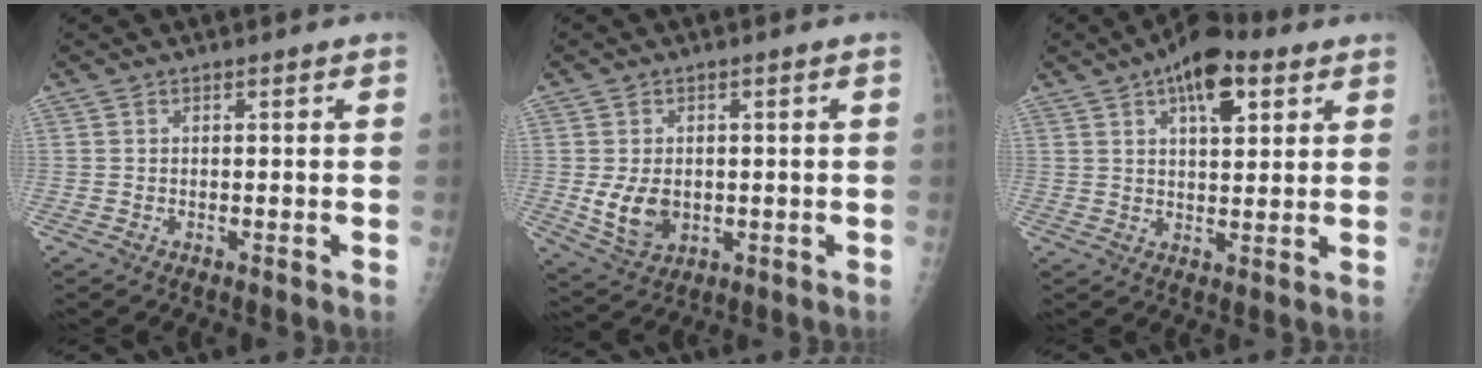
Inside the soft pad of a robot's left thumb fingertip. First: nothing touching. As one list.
[{"total": 7.3, "force": [-0.7, 5.4, 4.9], "torque": [-0.069, -0.006, 0.003]}, {"total": 10.3, "force": [5.1, 4.7, 7.7], "torque": [-0.094, -0.007, 0.075]}]